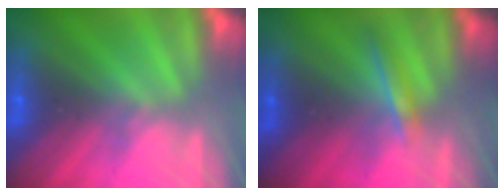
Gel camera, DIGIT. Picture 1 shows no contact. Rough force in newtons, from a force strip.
{"total": 1.6}